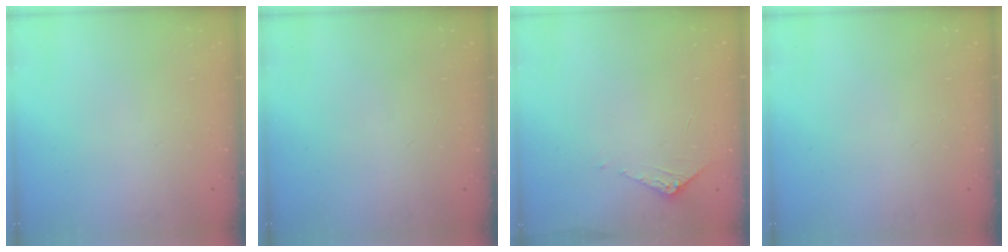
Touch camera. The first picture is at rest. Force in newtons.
{"total": 0.0}
{"total": 5.0, "press": 5.0, "slide": 0.5}
{"total": 0.0}